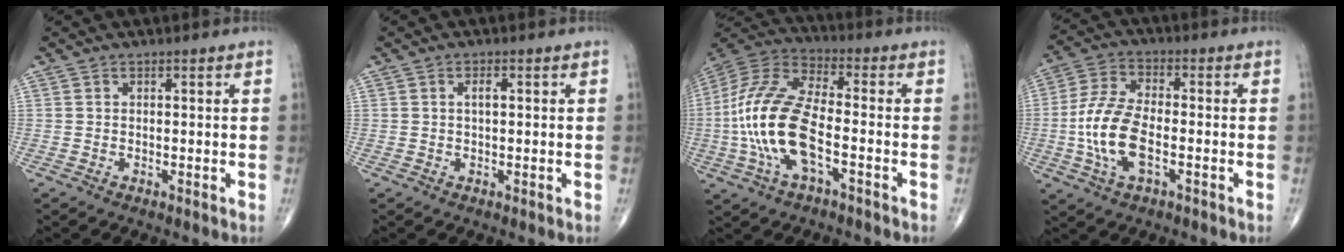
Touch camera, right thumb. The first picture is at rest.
{"total": 1.5, "force": [0.3, 0.5, 1.4], "torque": [-0.023, 0.002, 0.003]}
{"total": 17.9, "force": [-3.9, 7.5, 15.7], "torque": [-0.341, 0.030, -0.076]}
{"total": 11.9, "force": [-2.6, 5.6, 10.1], "torque": [-0.213, 0.016, -0.054]}